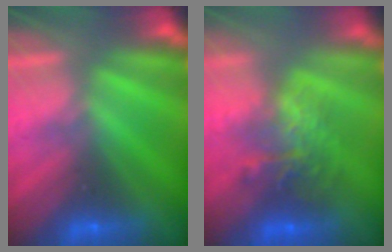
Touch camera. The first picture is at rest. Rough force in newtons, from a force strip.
{"total": 7.8}